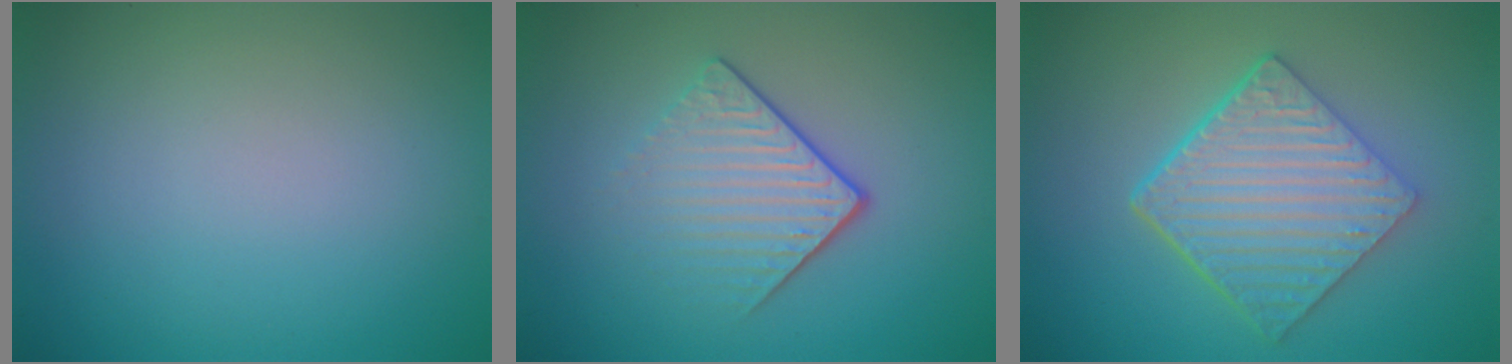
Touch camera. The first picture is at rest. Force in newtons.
{"total": 4.2, "press": 2.7, "slide": 3.2}
{"total": 6.6, "press": 4.6, "slide": 4.7}